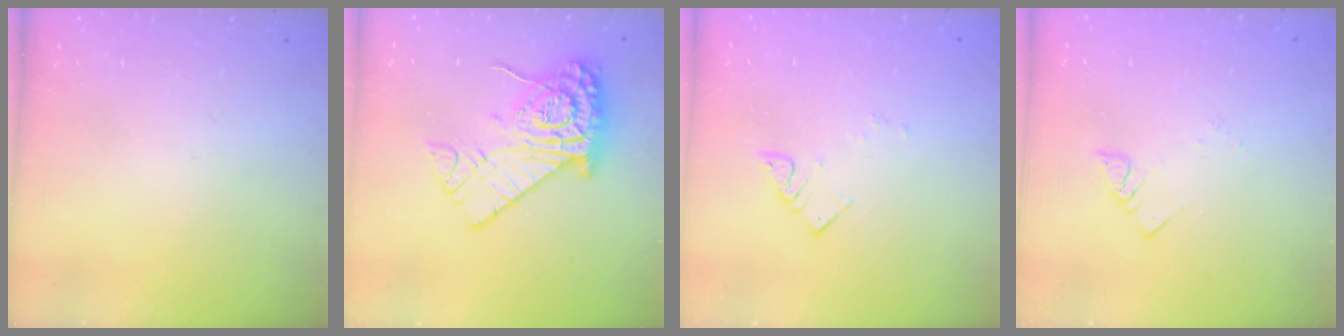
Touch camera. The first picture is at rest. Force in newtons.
{"total": 16.5, "press": 16.4, "slide": 1.8}
{"total": 3.6, "press": 3.6, "slide": 0.3}
{"total": 1.9, "press": 1.9, "slide": 0.1}